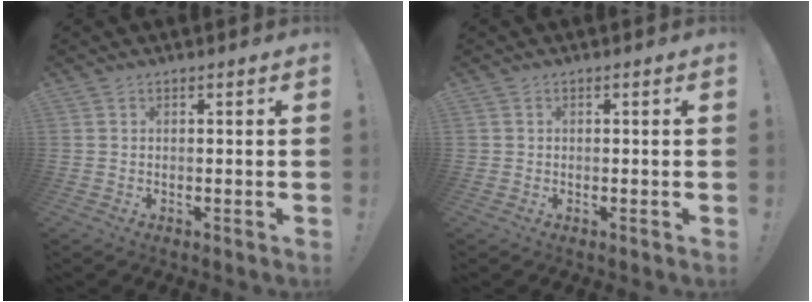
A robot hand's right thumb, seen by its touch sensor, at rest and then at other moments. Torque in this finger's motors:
{"motor_torque": [-0.15, 0.00, -0.06, 0.17, 0.00]}